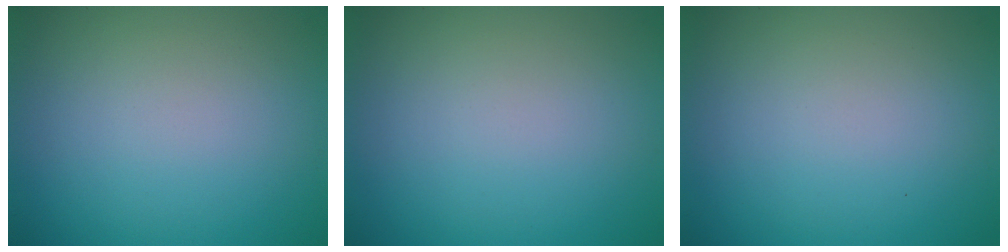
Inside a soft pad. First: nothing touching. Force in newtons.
{"total": 0.0}
{"total": 0.0}